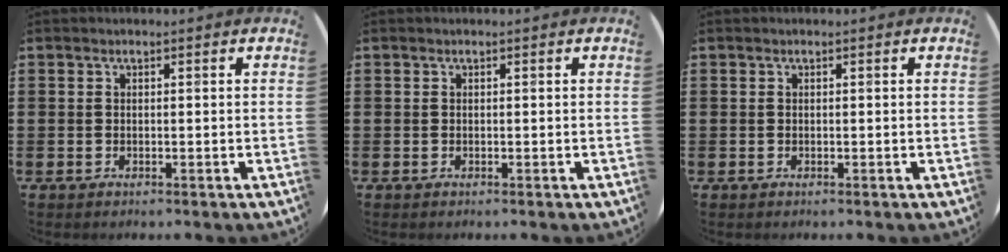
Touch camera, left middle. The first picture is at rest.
{"total": 0.0}
{"total": 0.0}